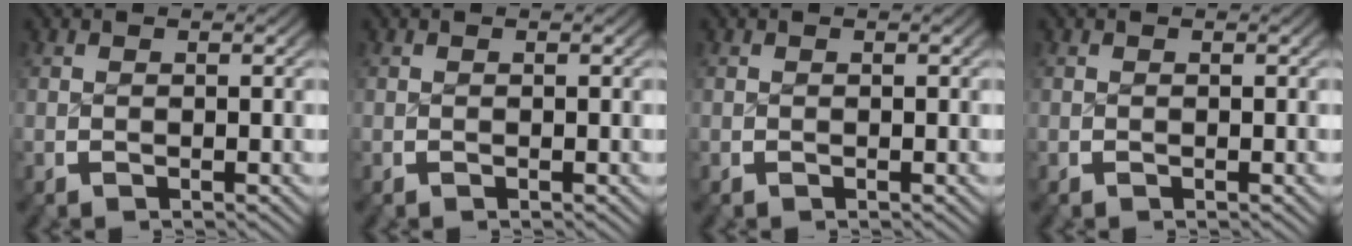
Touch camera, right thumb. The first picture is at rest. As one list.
[{"total": 0.0}, {"total": 0.0}, {"total": 0.0}]